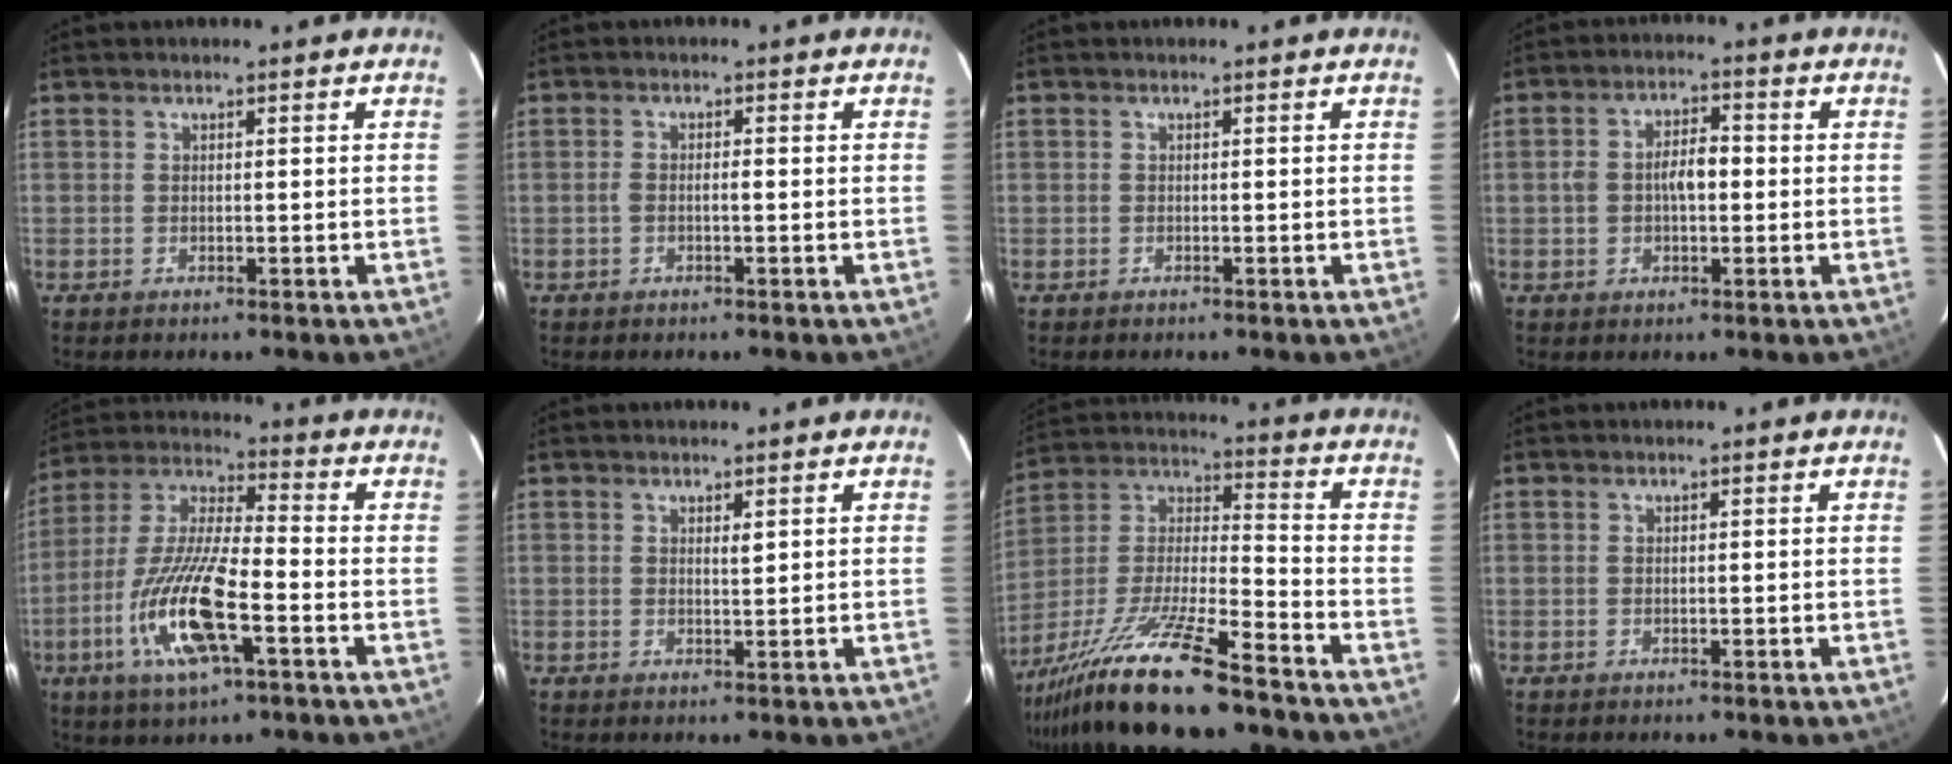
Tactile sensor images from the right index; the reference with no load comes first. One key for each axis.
{"total": 1.6, "fx": -0.4, "fy": 0.5, "fz": 1.5, "tx": -0.032, "ty": 0.007, "tz": -0.006}
{"total": 0.6, "fx": -0.3, "fy": 0.6, "fz": -0.1, "tx": 0.004, "ty": 0.007, "tz": -0.009}
{"total": 5.6, "fx": -0.2, "fy": 2.8, "fz": 4.8, "tx": -0.099, "ty": 0.019, "tz": -0.003}
{"total": 15.8, "fx": -5.8, "fy": 3.0, "fz": 14.4, "tx": -0.302, "ty": -0.012, "tz": -0.105}
{"total": 1.0, "fx": 0.6, "fy": 0.2, "fz": 0.9, "tx": -0.019, "ty": -0.004, "tz": 0.009}
{"total": 19.3, "fx": -14.7, "fy": 1.7, "fz": 12.4, "tx": -0.267, "ty": -0.032, "tz": -0.271}
{"total": 0.0}